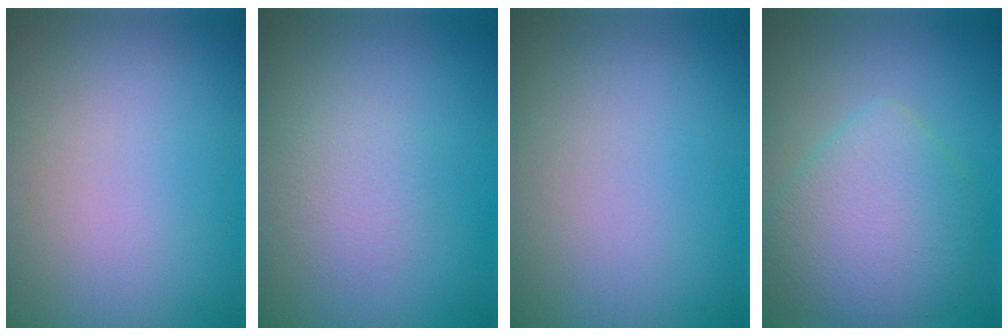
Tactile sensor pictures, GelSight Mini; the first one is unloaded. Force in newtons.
{"total": 1.6, "press": 1.6, "slide": 0.1}
{"total": 0.0}
{"total": 5.9, "press": 5.9, "slide": 0.1}